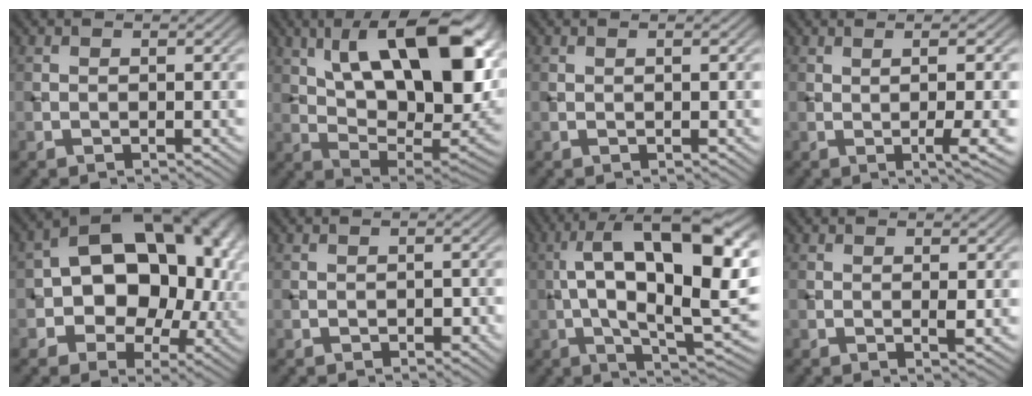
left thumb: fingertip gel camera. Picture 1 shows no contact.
{"total": 18.8, "force": [6.9, 8.1, 15.4], "torque": [-0.262, 0.015, 0.120]}
{"total": 0.5, "force": [0.2, 0.0, 0.5], "torque": [-0.009, 0.004, 0.002]}
{"total": 5.5, "force": [-0.1, 0.7, 5.5], "torque": [-0.092, 0.007, 0.001]}
{"total": 17.6, "force": [0.8, 12.4, 12.5], "torque": [-0.146, -0.005, 0.015]}
{"total": 1.2, "force": [-0.4, 0.5, 1.0], "torque": [-0.013, 0.003, -0.006]}
{"total": 18.2, "force": [2.8, 7.6, 16.3], "torque": [-0.275, 0.015, 0.048]}
{"total": 1.2, "force": [0.2, 0.1, 1.2], "torque": [-0.025, -0.001, 0.002]}